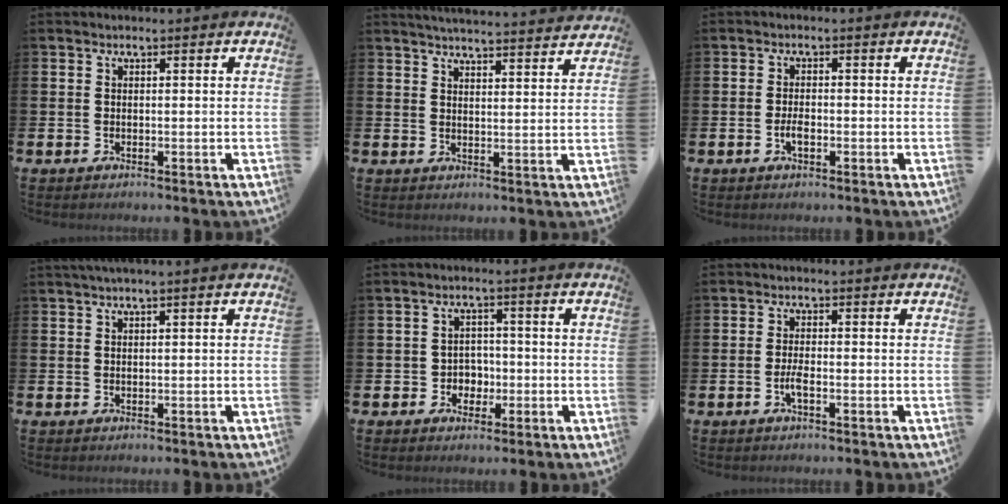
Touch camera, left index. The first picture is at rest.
{"total": 4.6, "force": [4.6, -0.4, 0.3], "torque": [-0.011, -0.036, 0.080]}
{"total": 2.0, "force": [-0.7, 0.9, 1.7], "torque": [-0.038, 0.004, -0.012]}
{"total": 1.2, "force": [0.9, -0.3, 0.8], "torque": [-0.017, 0.002, 0.016]}
{"total": 2.8, "force": [-0.8, 2.6, 0.8], "torque": [-0.016, 0.001, -0.024]}
{"total": 2.0, "force": [-0.8, 0.4, 1.7], "torque": [-0.038, 0.004, -0.013]}